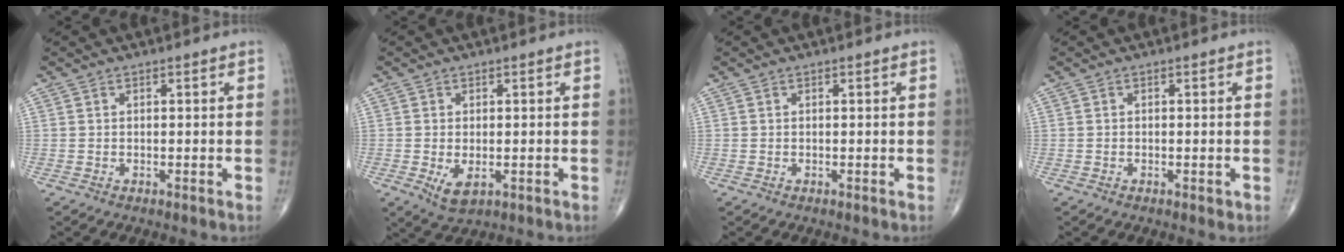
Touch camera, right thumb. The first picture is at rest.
{"total": 3.9, "force": [-0.9, 2.1, 3.2], "torque": [-0.055, -0.010, -0.006]}
{"total": 0.0}
{"total": 0.6, "force": [-0.2, 0.4, 0.5], "torque": [-0.007, -0.001, -0.004]}